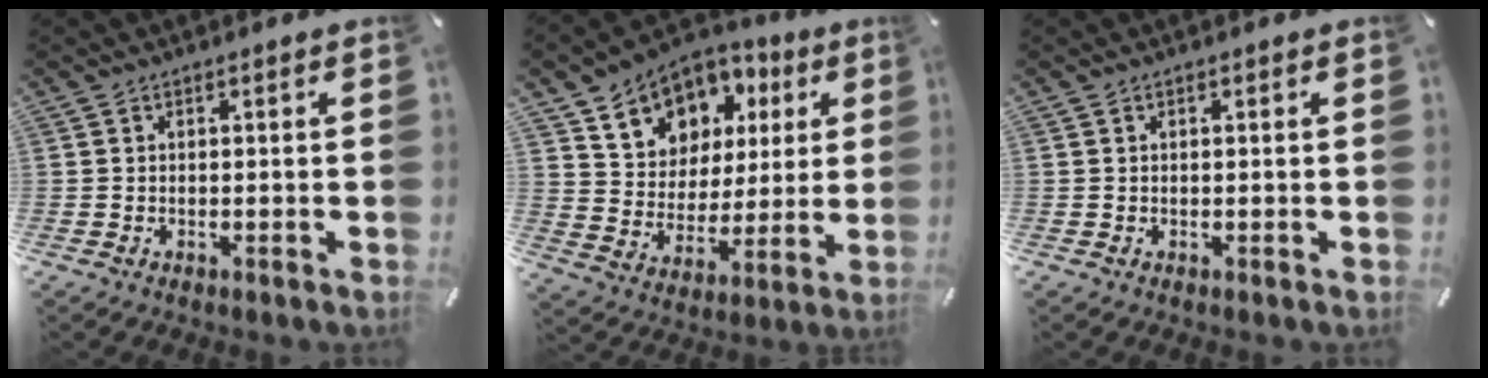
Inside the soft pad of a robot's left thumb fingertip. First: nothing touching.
{"total": 10.9, "force": [5.8, 9.2, 1.1], "torque": [-0.034, -0.049, 0.113]}
{"total": 0.0}